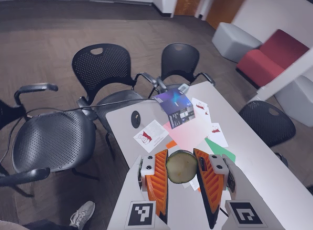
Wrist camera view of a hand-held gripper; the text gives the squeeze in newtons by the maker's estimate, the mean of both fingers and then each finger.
{"total": 14.6, "left": 15.4, "right": 13.9}